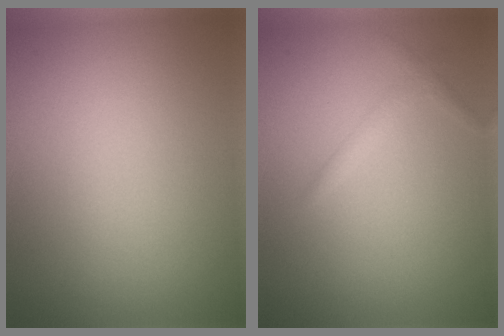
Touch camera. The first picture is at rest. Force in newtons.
{"total": 1.1, "press": 1.1, "slide": 0.0}